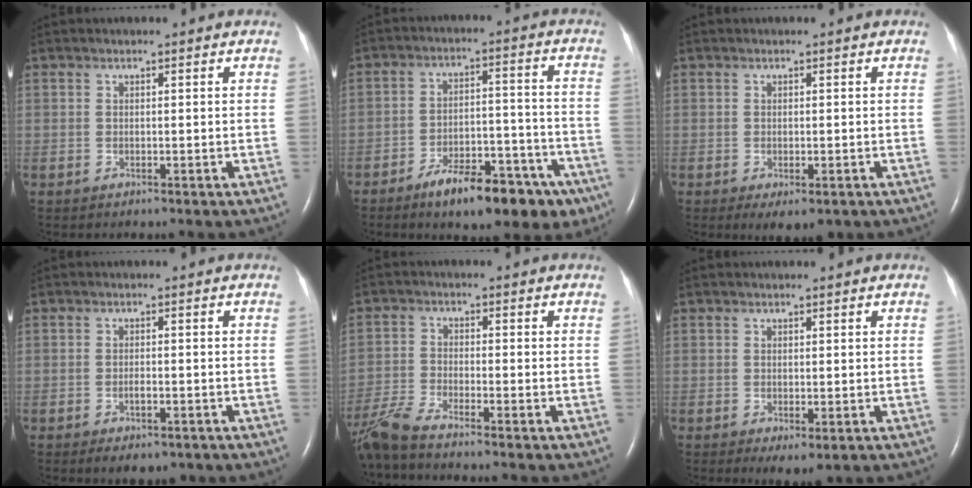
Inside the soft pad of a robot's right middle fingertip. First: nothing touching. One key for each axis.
{"total": 14.4, "fx": -9.7, "fy": 5.4, "fz": 9.2, "tx": -0.115, "ty": 0.027, "tz": -0.143}
{"total": 3.4, "fx": -1.7, "fy": 1.3, "fz": 2.6, "tx": -0.034, "ty": -0.006, "tz": -0.015}
{"total": 3.7, "fx": -2.0, "fy": 1.5, "fz": 2.8, "tx": -0.045, "ty": -0.003, "tz": -0.021}
{"total": 7.2, "fx": -6.5, "fy": -0.5, "fz": 3.2, "tx": -0.076, "ty": -0.020, "tz": -0.127}
{"total": 2.3, "fx": -0.5, "fy": 0.7, "fz": 2.1, "tx": -0.031, "ty": -0.008, "tz": 0.001}